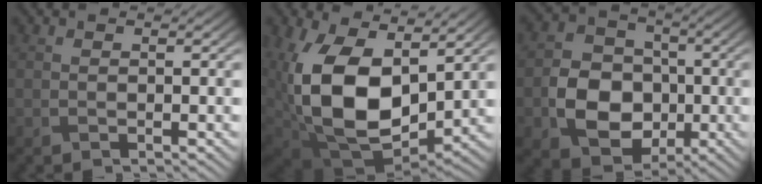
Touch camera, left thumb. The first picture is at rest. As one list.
[{"total": 16.7, "force": [1.7, 10.5, 13.0], "torque": [-0.277, -0.026, 0.036]}, {"total": 8.8, "force": [-2.0, 7.1, 4.8], "torque": [-0.103, -0.012, -0.046]}]